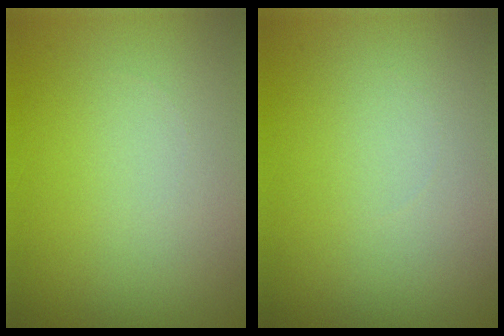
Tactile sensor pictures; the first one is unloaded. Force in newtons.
{"total": 0.0}